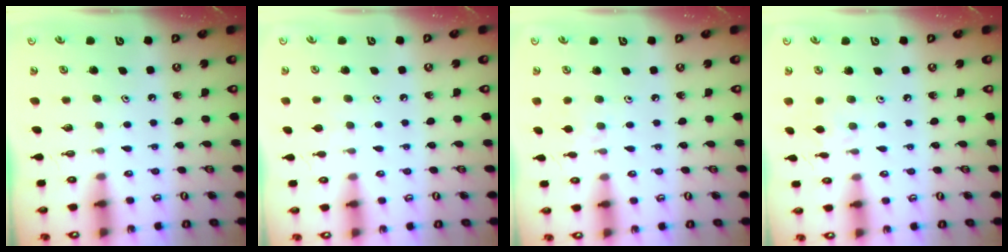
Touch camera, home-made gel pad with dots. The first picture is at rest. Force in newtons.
{"total": 2.5, "press": 2.5, "slide": 0.4}
{"total": 1.2, "press": 1.1, "slide": 0.4}
{"total": 1.9, "press": 1.8, "slide": 0.6}